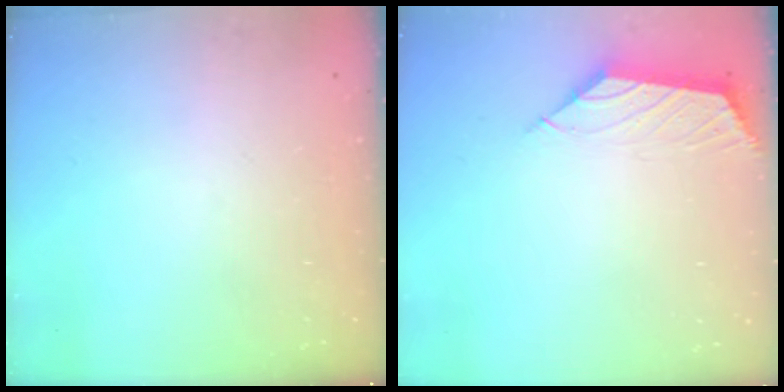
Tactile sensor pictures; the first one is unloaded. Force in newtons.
{"total": 2.4, "press": 2.3, "slide": 0.6}